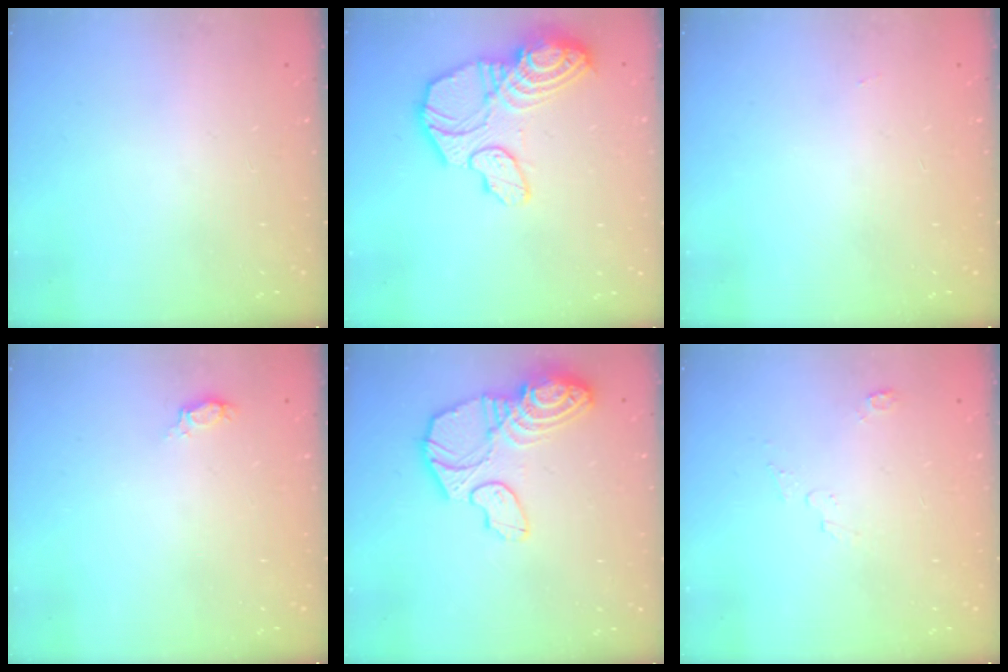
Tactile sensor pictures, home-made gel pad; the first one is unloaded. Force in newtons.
{"total": 18.4, "press": 18.3, "slide": 1.7}
{"total": 5.9, "press": 2.2, "slide": 5.5}
{"total": 4.2, "press": 3.9, "slide": 1.5}
{"total": 16.4, "press": 16.4, "slide": 1.5}
{"total": 2.4, "press": 2.4, "slide": 0.3}